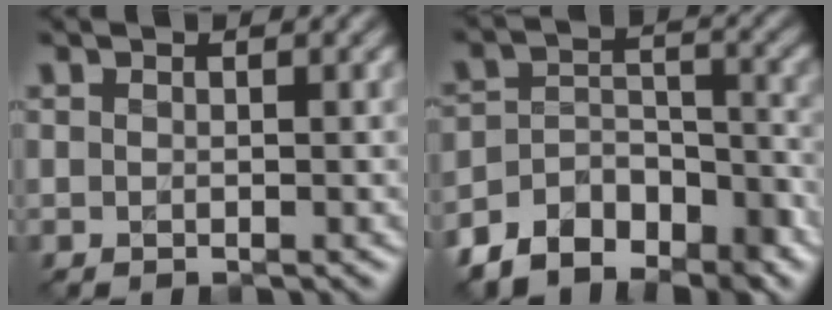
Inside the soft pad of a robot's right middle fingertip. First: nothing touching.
{"total": 7.8, "force": [-6.2, 4.0, 2.6], "torque": [-0.035, 0.002, -0.105]}